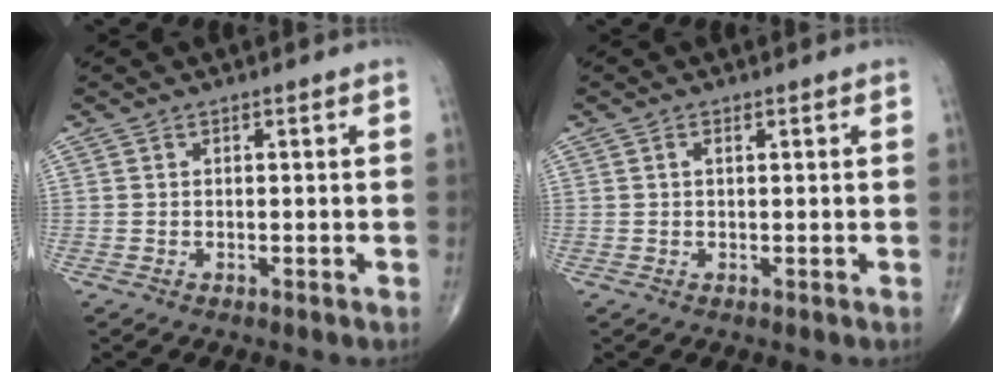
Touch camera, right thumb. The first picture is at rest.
{"total": 0.8, "force": [0.3, 0.3, 0.7], "torque": [-0.012, 0.003, 0.004]}